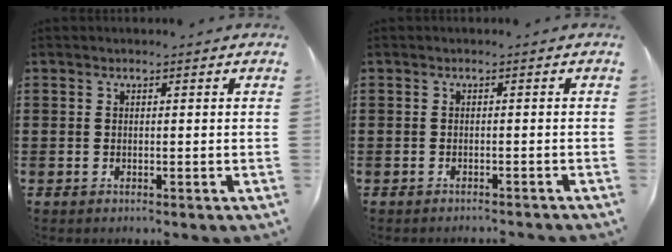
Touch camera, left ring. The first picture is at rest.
{"total": 0.8, "force": [-0.8, -0.1, 0.2], "torque": [-0.005, 0.000, -0.016]}